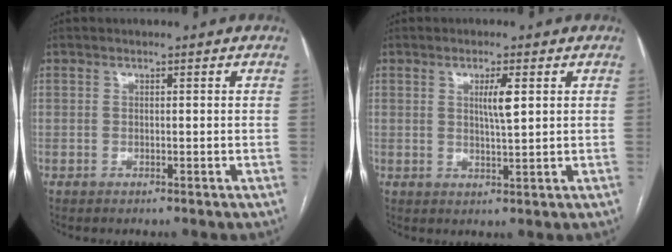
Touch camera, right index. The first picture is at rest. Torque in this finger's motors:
{"motor_torque": [0.39, 0.21, 0.09, 0.08]}